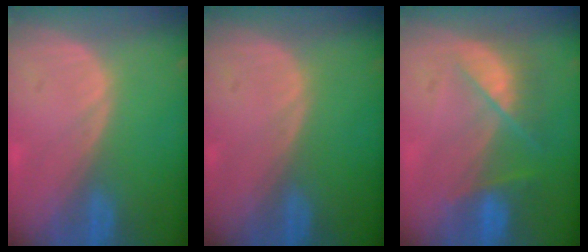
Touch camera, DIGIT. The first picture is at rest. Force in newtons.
{"total": 0.0}
{"total": 7.3, "press": 6.5, "slide": 3.2}